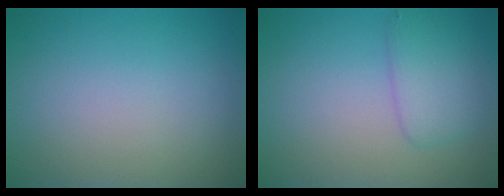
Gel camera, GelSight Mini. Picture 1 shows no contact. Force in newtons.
{"total": 2.8, "press": 2.8, "slide": 0.1}